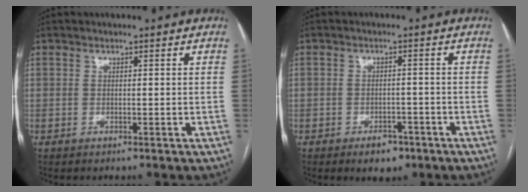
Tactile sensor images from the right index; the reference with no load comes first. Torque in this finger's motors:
{"motor_torque": [-0.08, -0.02, -0.16, -0.09]}